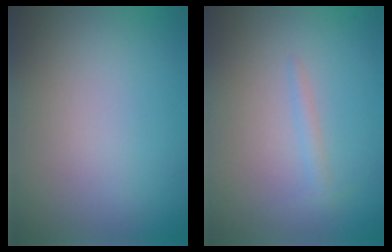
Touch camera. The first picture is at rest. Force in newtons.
{"total": 0.9, "press": 0.9, "slide": 0.1}